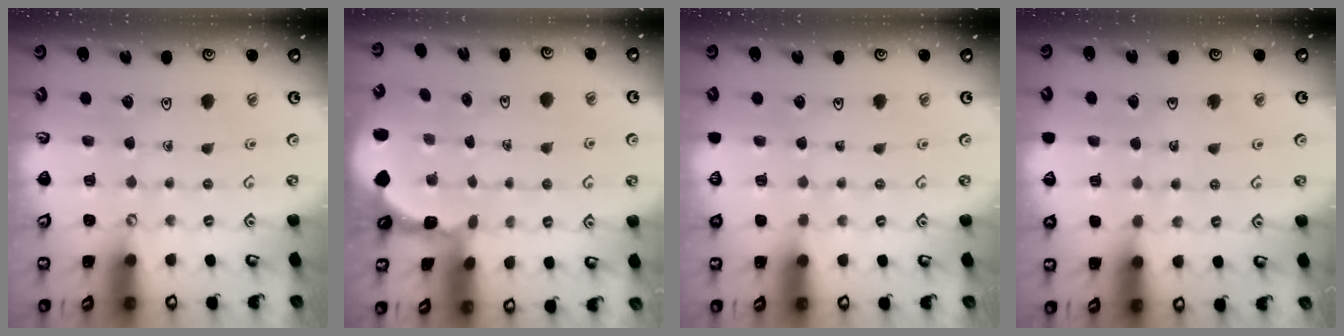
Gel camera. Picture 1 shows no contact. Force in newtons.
{"total": 1.1, "press": 1.1, "slide": 0.1}
{"total": 0.0}
{"total": 3.2, "press": 3.1, "slide": 0.4}